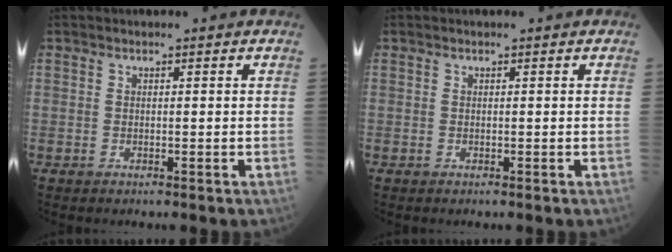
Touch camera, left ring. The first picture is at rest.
{"total": 0.0}